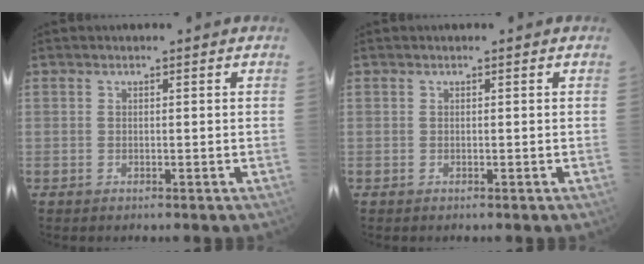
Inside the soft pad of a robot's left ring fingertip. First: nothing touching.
{"total": 0.0}